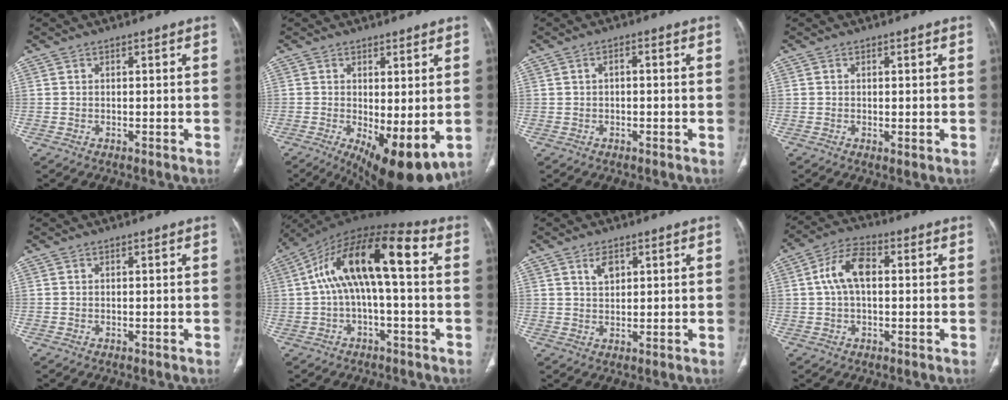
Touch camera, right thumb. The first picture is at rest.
{"total": 12.1, "force": [-2.9, 4.5, 10.8], "torque": [-0.160, -0.022, -0.028]}
{"total": 1.3, "force": [-0.1, 0.7, 1.0], "torque": [-0.016, 0.009, -0.004]}
{"total": 1.0, "force": [0.0, 0.3, 1.0], "torque": [-0.020, -0.007, 0.001]}
{"total": 0.0}
{"total": 16.0, "force": [1.7, 6.0, 14.8], "torque": [-0.259, 0.055, 0.021]}
{"total": 3.3, "force": [1.7, 1.8, 2.1], "torque": [-0.030, -0.008, 0.034]}
{"total": 8.1, "force": [1.0, 4.5, 6.6], "torque": [-0.129, 0.025, 0.013]}